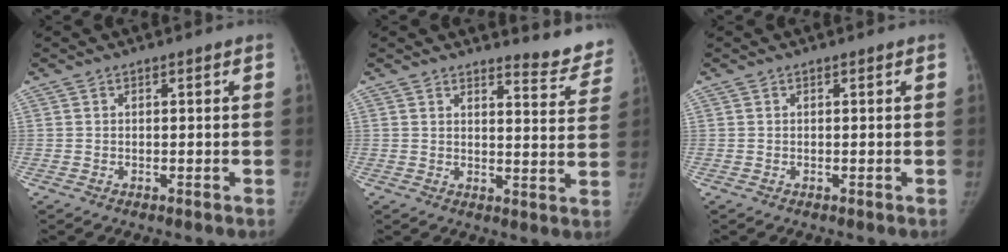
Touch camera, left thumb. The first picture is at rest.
{"total": 8.4, "force": [8.2, 1.5, 0.9], "torque": [0.016, -0.087, 0.084]}
{"total": 0.0}